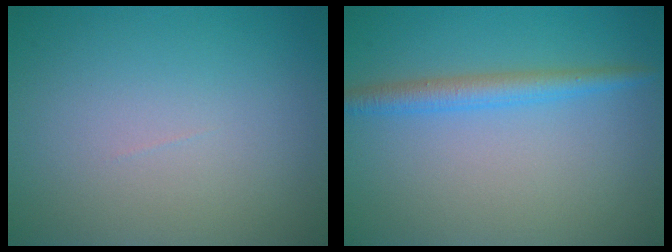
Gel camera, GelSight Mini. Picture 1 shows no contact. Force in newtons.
{"total": 2.6, "press": 2.6, "slide": 0.1}